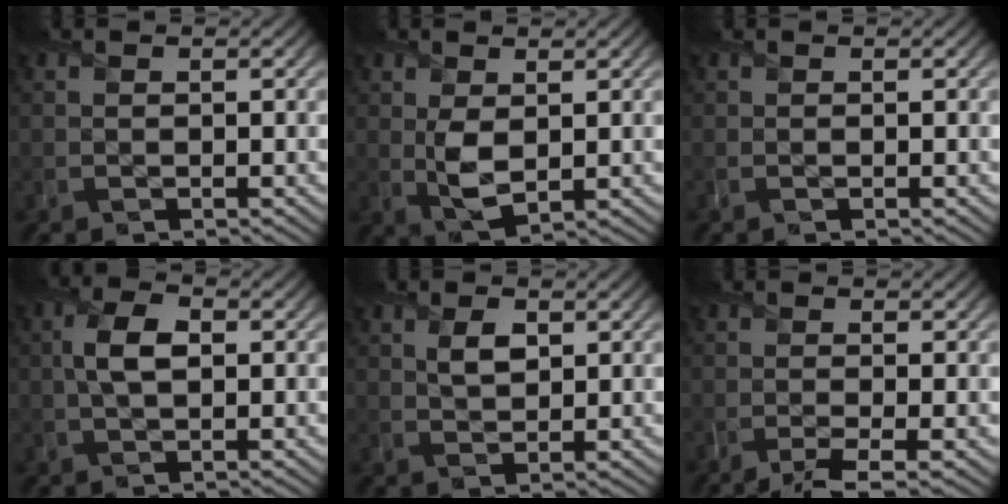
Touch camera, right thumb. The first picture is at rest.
{"total": 3.9, "force": [0.6, 2.4, 3.1], "torque": [-0.067, -0.006, 0.017]}
{"total": 0.0}
{"total": 4.1, "force": [0.4, 2.2, 3.5], "torque": [-0.077, 0.004, 0.003]}
{"total": 2.7, "force": [1.1, 1.6, 1.9], "torque": [-0.040, -0.002, 0.021]}
{"total": 3.2, "force": [-2.1, 0.5, 2.4], "torque": [-0.036, -0.001, -0.048]}